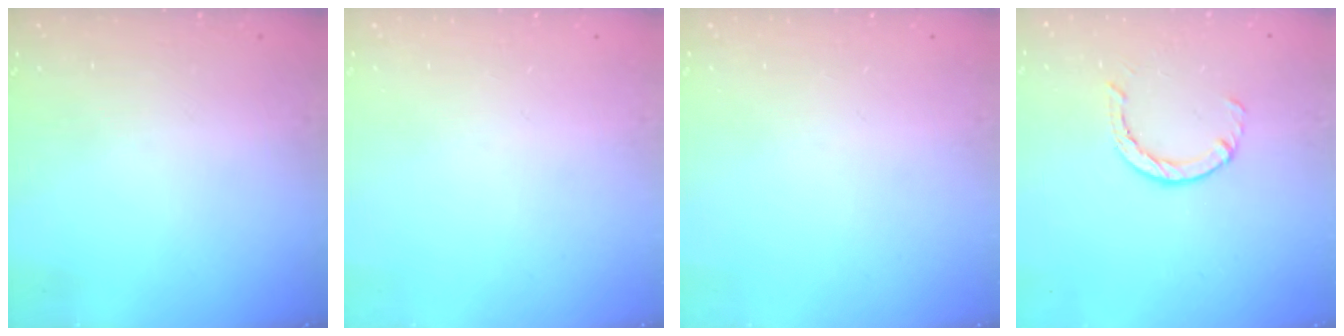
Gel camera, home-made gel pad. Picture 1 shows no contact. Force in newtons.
{"total": 0.0}
{"total": 0.0}
{"total": 2.4, "press": 2.4, "slide": 0.4}